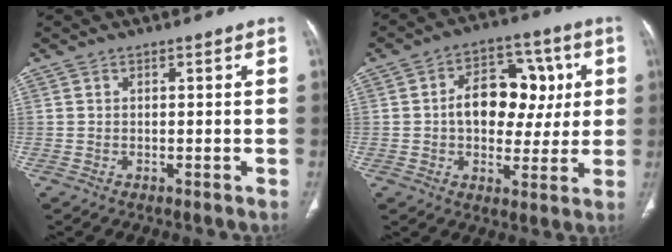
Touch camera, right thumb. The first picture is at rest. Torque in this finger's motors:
{"motor_torque": [-0.01, 0.03, 0.46, 0.06, 0.10]}